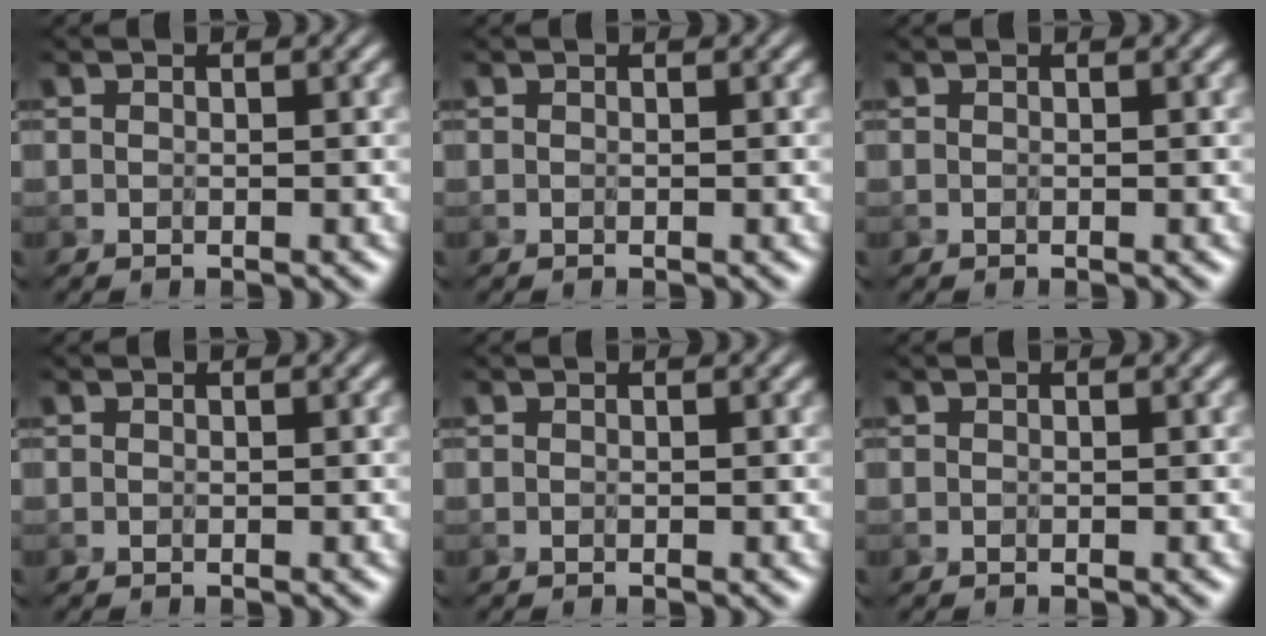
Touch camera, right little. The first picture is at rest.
{"total": 0.0}
{"total": 0.0}
{"total": 0.0}
{"total": 0.0}
{"total": 0.0}